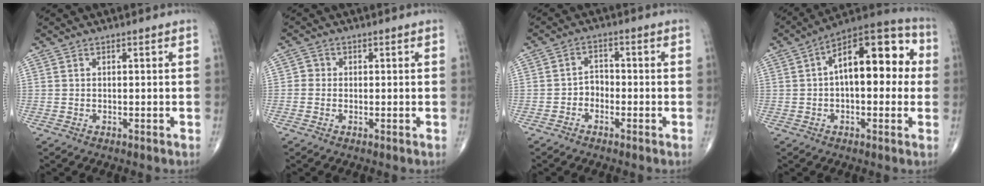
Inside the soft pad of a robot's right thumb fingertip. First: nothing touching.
{"total": 1.6, "force": [-0.2, 1.5, 0.5], "torque": [0.004, 0.005, -0.009]}
{"total": 2.9, "force": [-1.4, 2.2, 1.3], "torque": [-0.005, 0.018, -0.032]}
{"total": 17.8, "force": [2.4, 8.5, 15.4], "torque": [-0.195, 0.043, 0.024]}